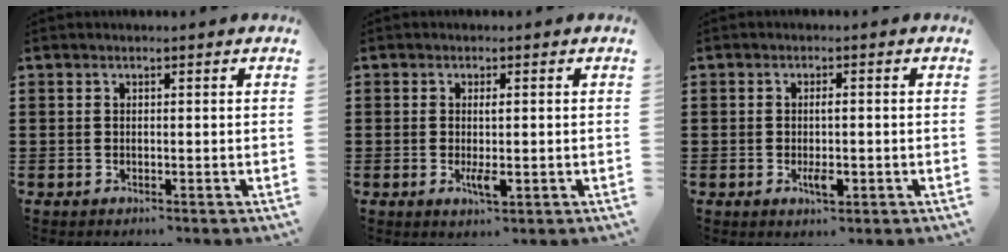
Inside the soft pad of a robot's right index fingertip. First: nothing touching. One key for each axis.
{"total": 2.9, "fx": -0.4, "fy": 0.8, "fz": 2.8, "tx": -0.062, "ty": -0.006, "tz": -0.012}
{"total": 3.2, "fx": -0.6, "fy": 1.1, "fz": 2.9, "tx": -0.059, "ty": -0.002, "tz": -0.013}